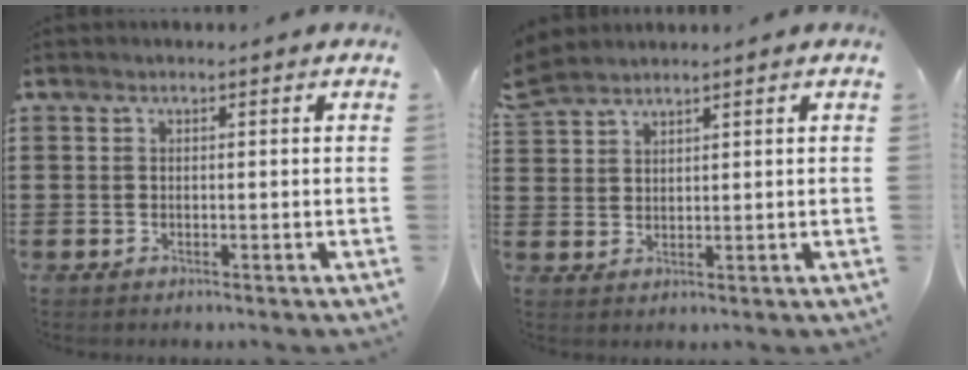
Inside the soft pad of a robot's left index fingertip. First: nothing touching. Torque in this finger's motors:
{"motor_torque": [0.64, -0.65, 0.09, 0.05]}